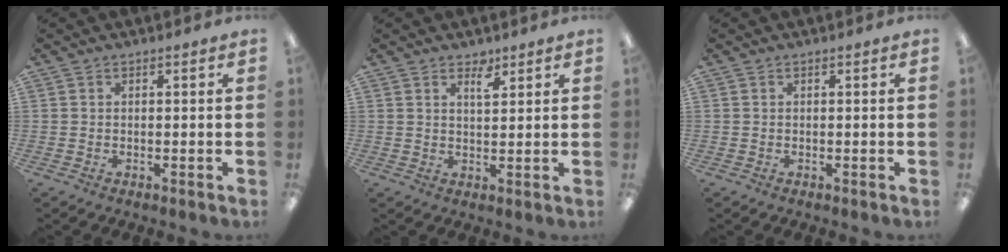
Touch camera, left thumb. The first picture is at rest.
{"total": 3.3, "force": [2.4, 1.3, 1.8], "torque": [-0.024, -0.008, 0.041]}
{"total": 0.0}